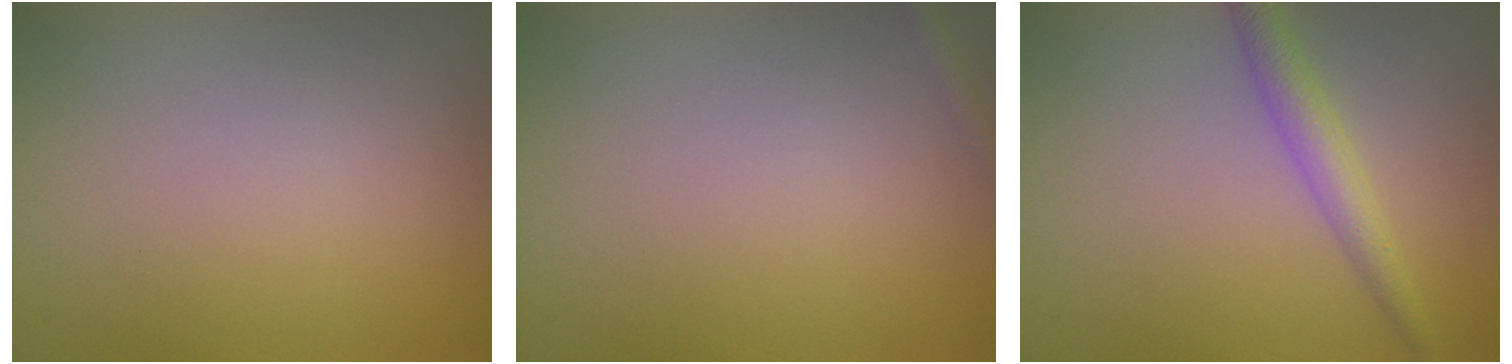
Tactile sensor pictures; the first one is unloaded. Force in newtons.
{"total": 0.8, "press": 0.8, "slide": 0.1}
{"total": 2.8, "press": 2.8, "slide": 0.0}